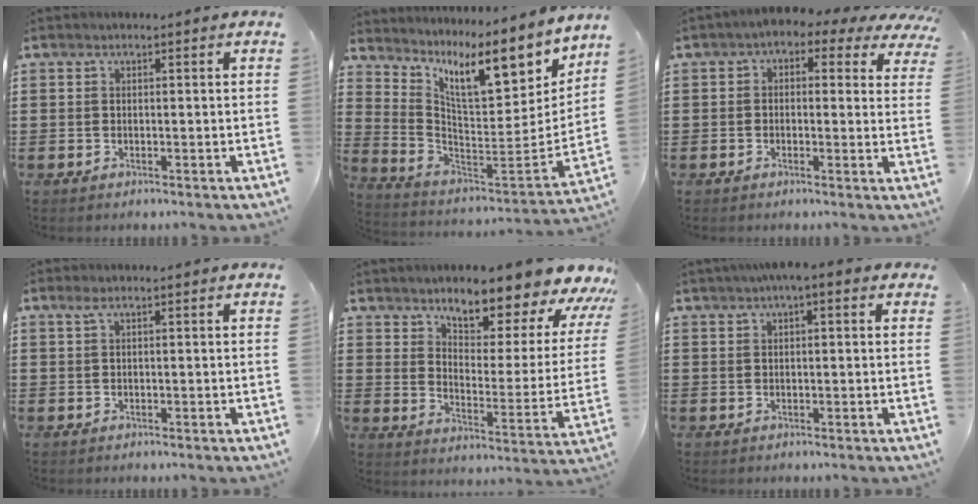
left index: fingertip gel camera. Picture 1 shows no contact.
{"total": 11.9, "force": [7.0, 3.3, 9.0], "torque": [-0.175, -0.041, 0.115]}
{"total": 2.2, "force": [0.0, 1.5, 1.6], "torque": [-0.037, -0.001, -0.010]}
{"total": 1.4, "force": [0.7, 0.1, 1.2], "torque": [-0.026, 0.002, 0.013]}
{"total": 8.3, "force": [7.8, 1.2, 2.5], "torque": [-0.052, -0.073, 0.132]}
{"total": 2.5, "force": [1.3, 0.7, 2.0], "torque": [-0.041, 0.006, 0.022]}